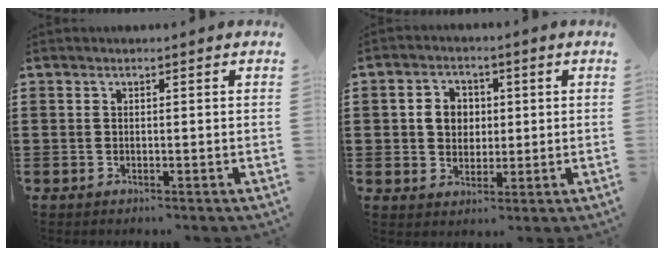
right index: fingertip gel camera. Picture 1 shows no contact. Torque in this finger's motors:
{"motor_torque": [0.28, -0.13, 0.22, 0.07]}